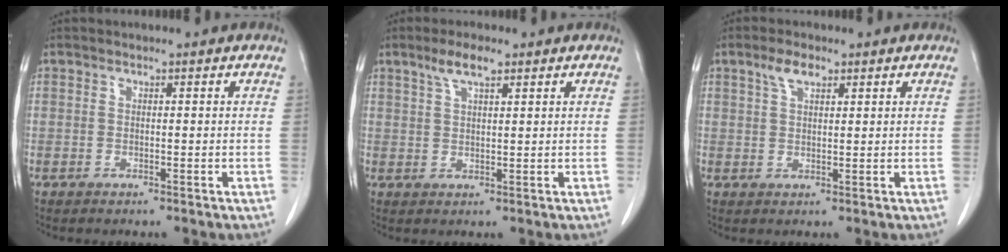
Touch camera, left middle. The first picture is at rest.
{"total": 3.9, "force": [2.6, 0.9, 2.8], "torque": [-0.062, 0.007, 0.051]}
{"total": 3.3, "force": [2.0, 1.3, 2.2], "torque": [-0.049, 0.009, 0.041]}